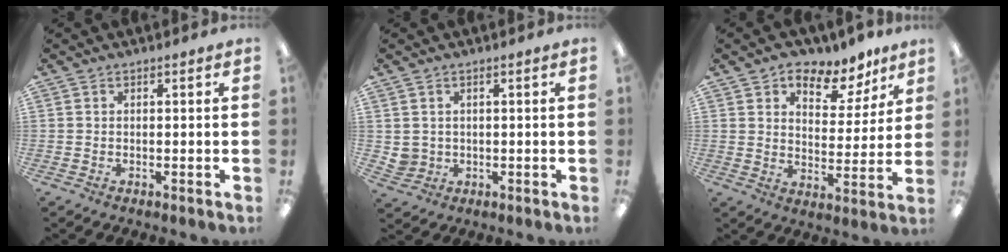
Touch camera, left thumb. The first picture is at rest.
{"total": 2.8, "force": [1.1, 2.5, 0.3], "torque": [-0.013, 0.001, 0.021]}
{"total": 9.7, "force": [7.4, 4.9, 3.7], "torque": [-0.043, -0.061, 0.125]}